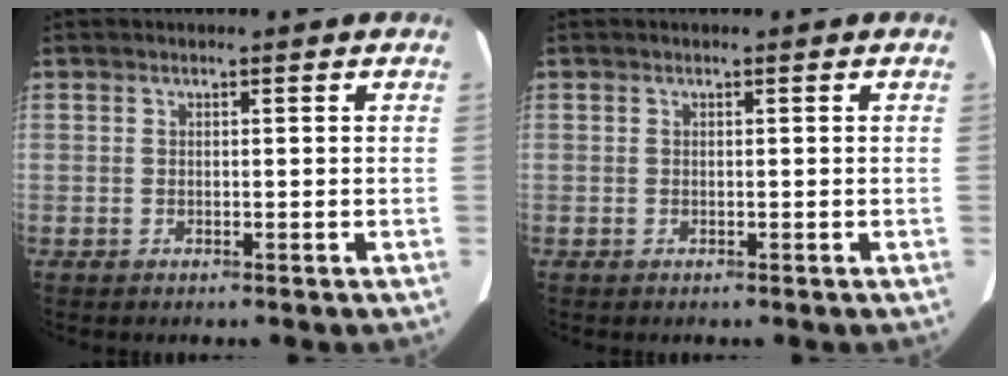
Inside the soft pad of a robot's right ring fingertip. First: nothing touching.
{"total": 0.0}